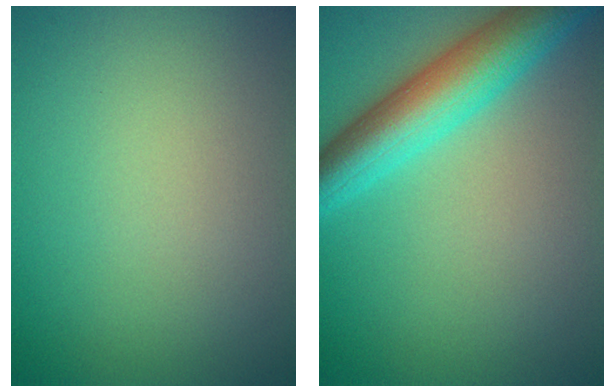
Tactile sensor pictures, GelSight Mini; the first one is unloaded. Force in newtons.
{"total": 6.5, "press": 6.5, "slide": 0.2}